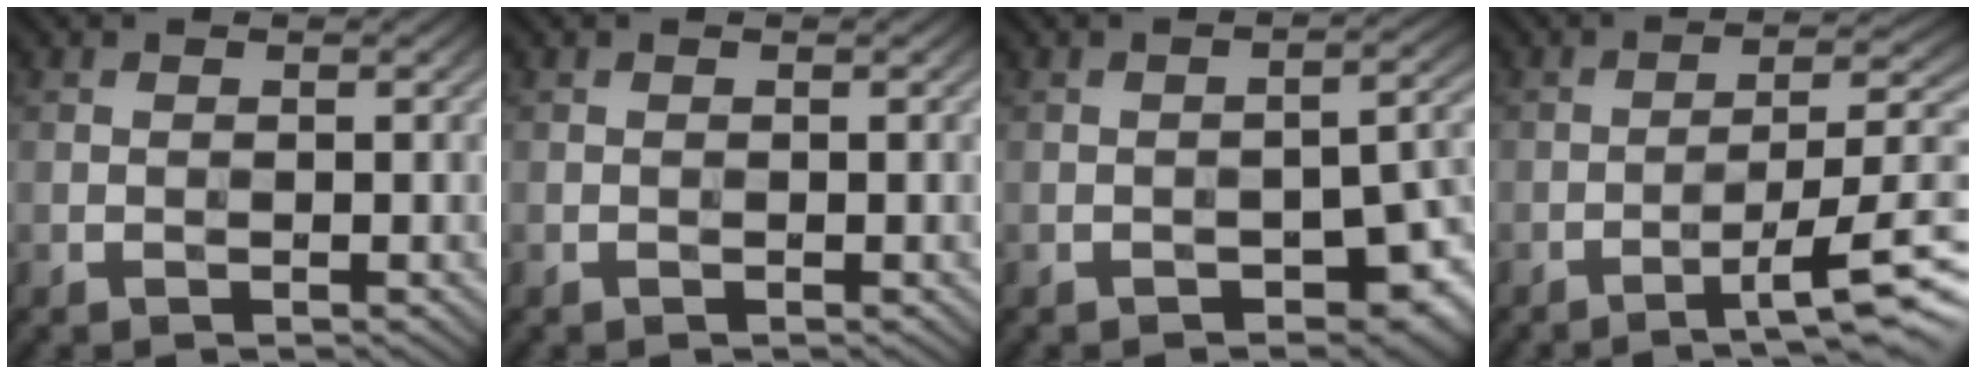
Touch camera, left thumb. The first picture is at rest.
{"total": 0.0}
{"total": 6.8, "force": [-3.5, 3.0, 5.0], "torque": [-0.057, -0.001, -0.048]}
{"total": 8.2, "force": [-4.0, 1.2, 7.1], "torque": [-0.116, 0.009, -0.061]}